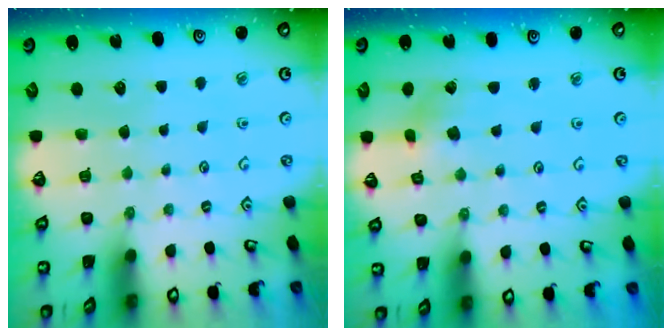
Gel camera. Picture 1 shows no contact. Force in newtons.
{"total": 2.5, "press": 2.4, "slide": 0.5}